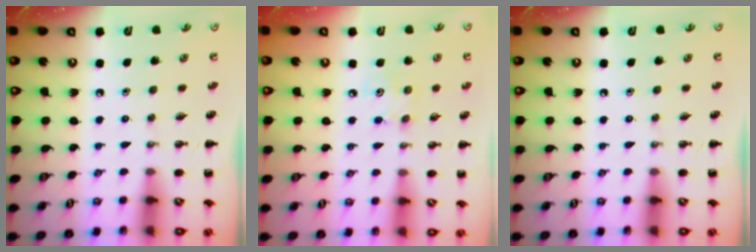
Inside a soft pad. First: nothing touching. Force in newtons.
{"total": 4.0, "press": 3.9, "slide": 0.9}
{"total": 0.0}